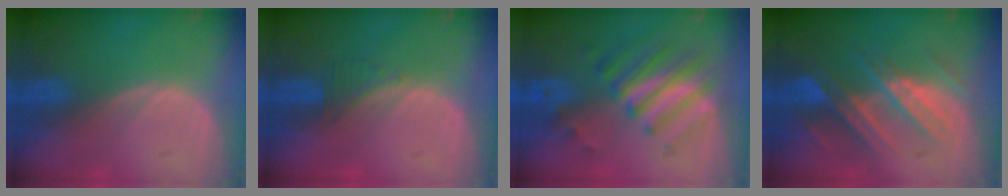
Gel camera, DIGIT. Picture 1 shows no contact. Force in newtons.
{"total": 1.7, "press": 1.6, "slide": 0.7}
{"total": 7.8, "press": 6.9, "slide": 3.6}
{"total": 8.9, "press": 7.8, "slide": 4.4}